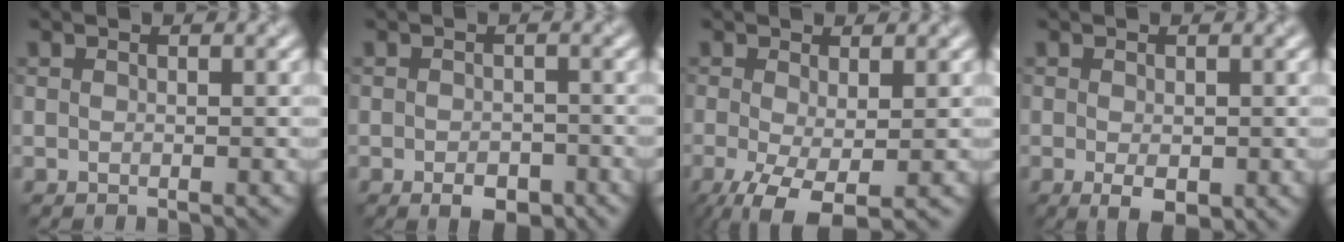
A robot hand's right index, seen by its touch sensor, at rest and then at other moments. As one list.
[{"total": 2.6, "force": [-1.4, 1.4, 1.7], "torque": [-0.025, -0.004, -0.021]}, {"total": 5.5, "force": [-2.1, 2.0, 4.7], "torque": [-0.104, -0.013, -0.038]}, {"total": 2.6, "force": [-0.8, 1.2, 2.1], "torque": [-0.037, -0.009, -0.008]}]